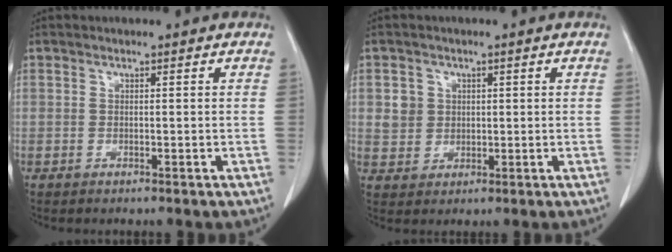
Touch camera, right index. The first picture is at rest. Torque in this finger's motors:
{"motor_torque": [0.30, 0.11, 0.19, 0.03]}